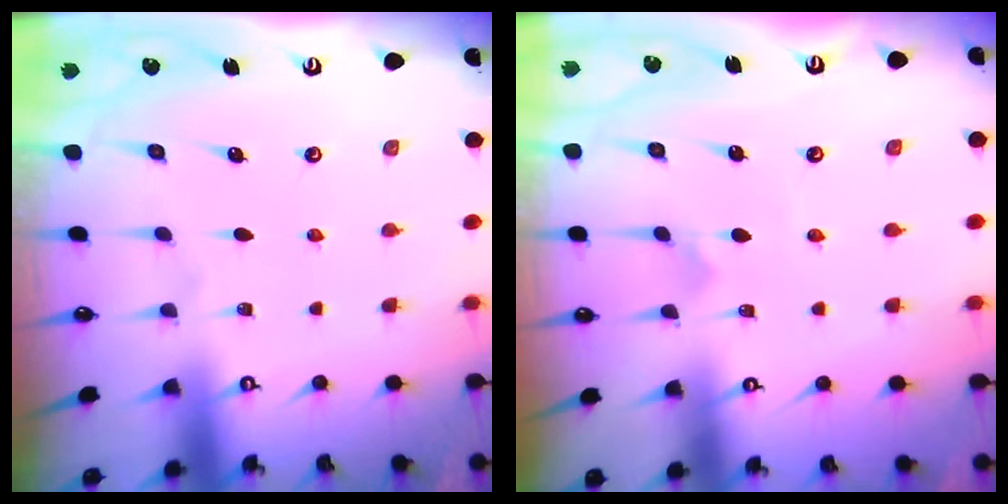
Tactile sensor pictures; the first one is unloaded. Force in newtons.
{"total": 1.6, "press": 1.6, "slide": 0.0}